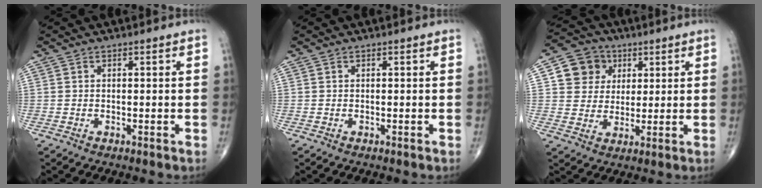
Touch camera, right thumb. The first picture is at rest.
{"total": 0.0}
{"total": 8.9, "force": [3.0, 8.0, 2.7], "torque": [-0.012, -0.005, 0.049]}